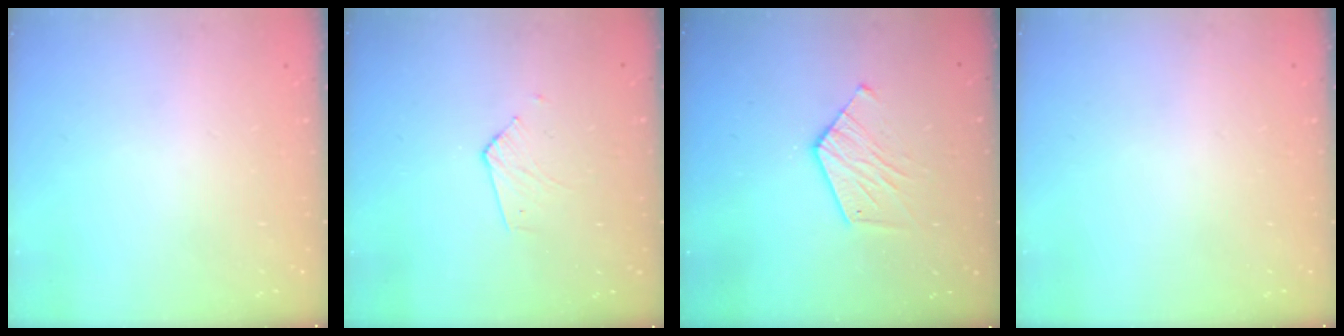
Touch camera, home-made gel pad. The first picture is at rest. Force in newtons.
{"total": 2.9, "press": 2.9, "slide": 0.2}
{"total": 8.5, "press": 8.5, "slide": 0.1}
{"total": 0.0}